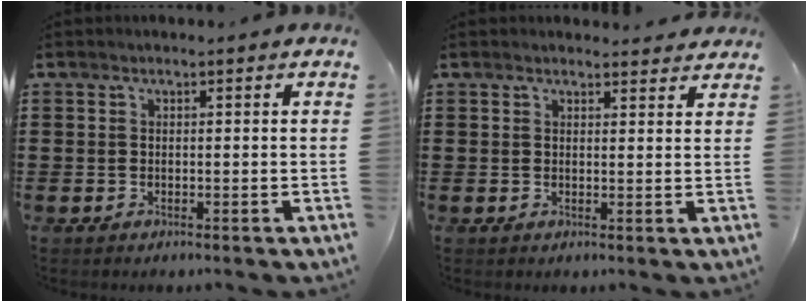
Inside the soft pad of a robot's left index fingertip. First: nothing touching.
{"total": 1.9, "force": [1.9, 0.4, 0.2], "torque": [0.000, -0.004, 0.035]}